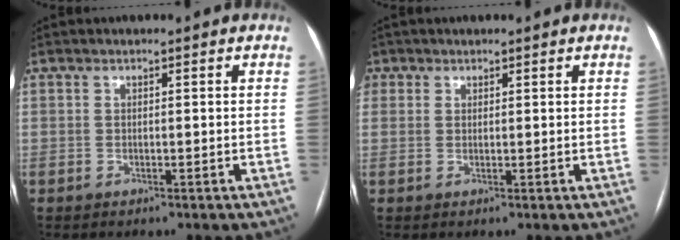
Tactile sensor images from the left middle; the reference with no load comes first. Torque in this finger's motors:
{"motor_torque": [2.04, -0.08, 1.05, 0.10]}